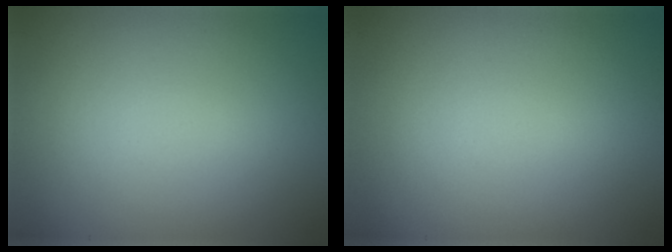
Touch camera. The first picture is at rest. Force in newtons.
{"total": 0.0}